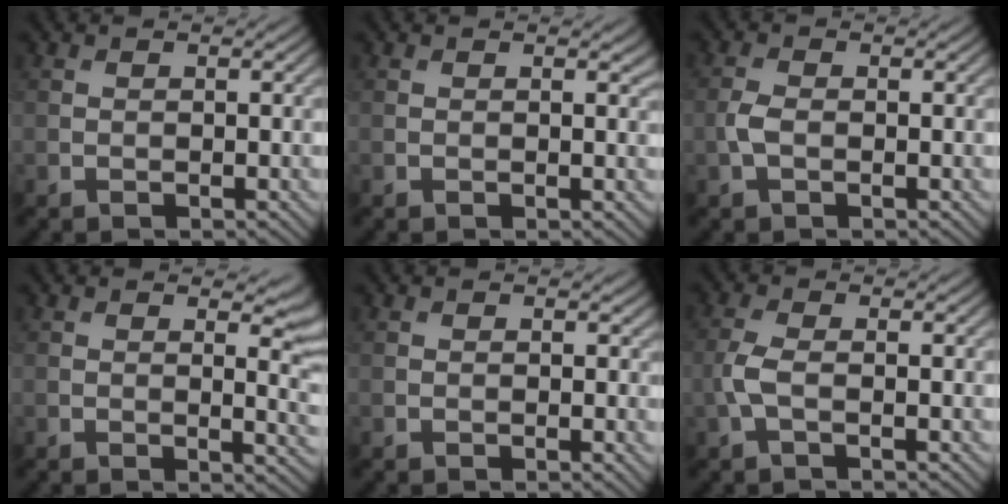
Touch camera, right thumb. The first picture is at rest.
{"total": 1.0, "force": [0.2, 0.4, 0.9], "torque": [-0.010, -0.002, 0.002]}
{"total": 2.3, "force": [-0.5, 1.3, 1.8], "torque": [-0.051, 0.004, -0.014]}
{"total": 4.5, "force": [1.3, 1.6, 4.0], "torque": [-0.053, -0.007, 0.021]}
{"total": 0.9, "force": [0.2, 0.5, 0.7], "torque": [-0.006, -0.001, 0.002]}
{"total": 2.9, "force": [-0.7, 1.2, 2.6], "torque": [-0.076, 0.004, -0.019]}